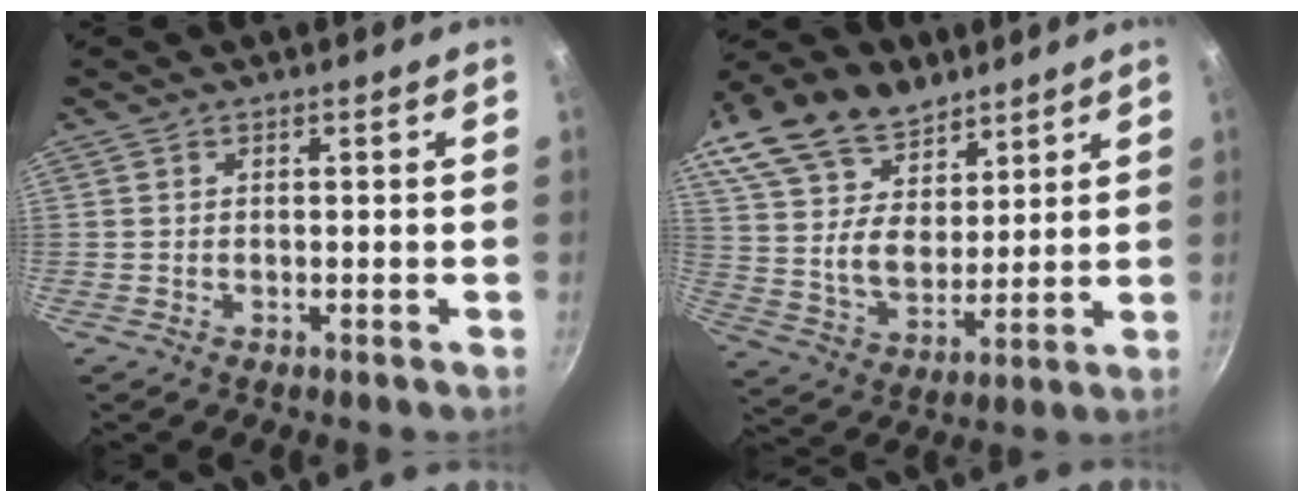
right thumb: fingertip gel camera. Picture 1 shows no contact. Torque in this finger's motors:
{"motor_torque": [-1.01, 1.45, 0.47, -0.20, 0.17]}